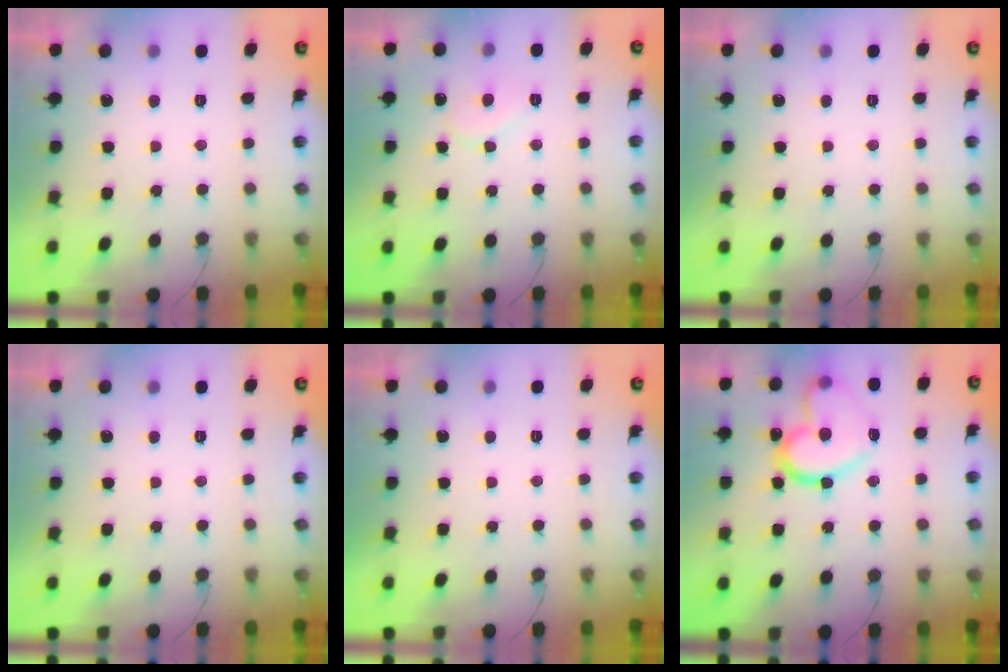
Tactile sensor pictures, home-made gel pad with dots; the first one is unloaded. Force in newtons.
{"total": 6.7, "press": 6.7, "slide": 0.5}
{"total": 0.0}
{"total": 0.0}
{"total": 1.7, "press": 1.7, "slide": 0.0}
{"total": 19.4, "press": 19.3, "slide": 1.7}